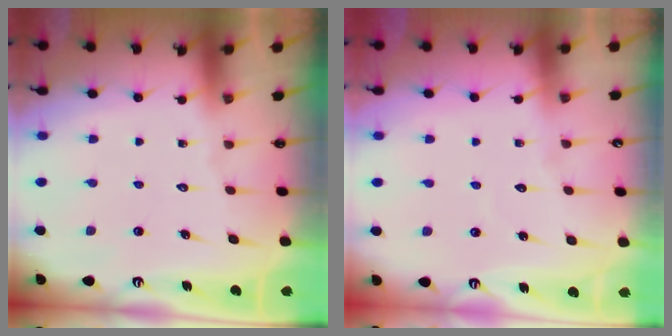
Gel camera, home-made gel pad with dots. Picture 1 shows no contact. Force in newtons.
{"total": 3.6, "press": 3.6, "slide": 0.4}